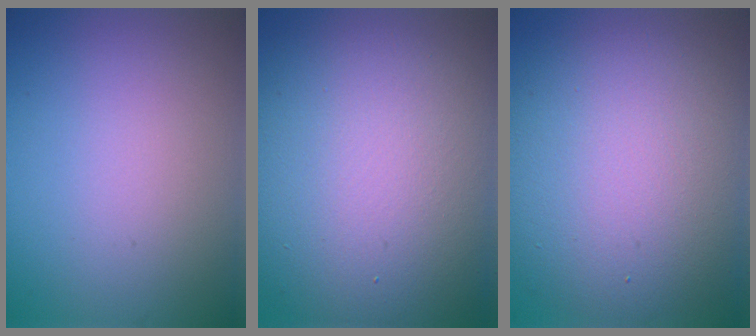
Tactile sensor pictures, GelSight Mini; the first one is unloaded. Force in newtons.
{"total": 15.0, "press": 15.0, "slide": 0.4}
{"total": 11.6, "press": 11.6, "slide": 0.5}